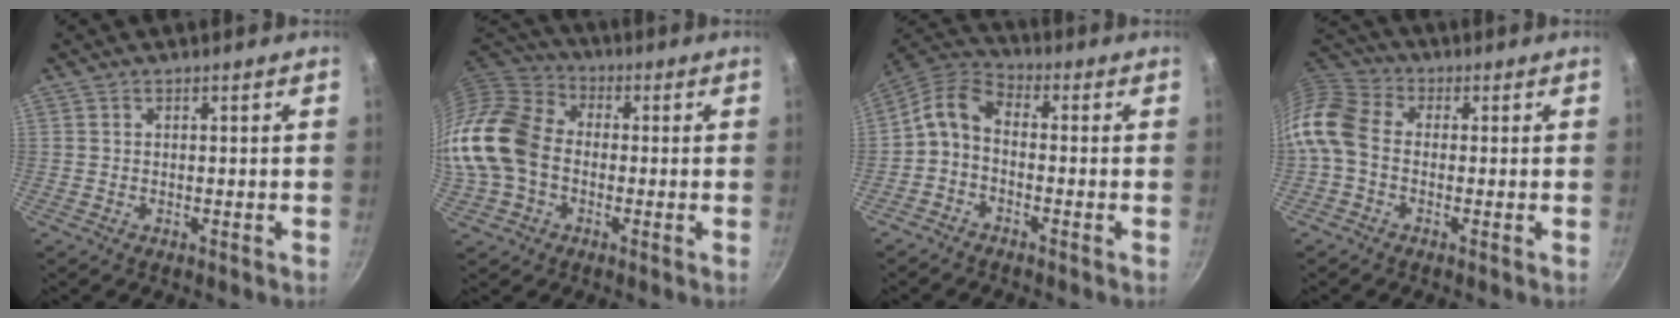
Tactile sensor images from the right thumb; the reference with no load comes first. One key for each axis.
{"total": 16.6, "fx": -2.2, "fy": 12.5, "fz": 10.7, "tx": -0.204, "ty": 0.034, "tz": -0.057}
{"total": 7.1, "fx": -1.6, "fy": 4.5, "fz": 5.2, "tx": -0.113, "ty": 0.042, "tz": -0.046}
{"total": 10.1, "fx": -1.9, "fy": 7.3, "fz": 6.8, "tx": -0.136, "ty": 0.034, "tz": -0.059}